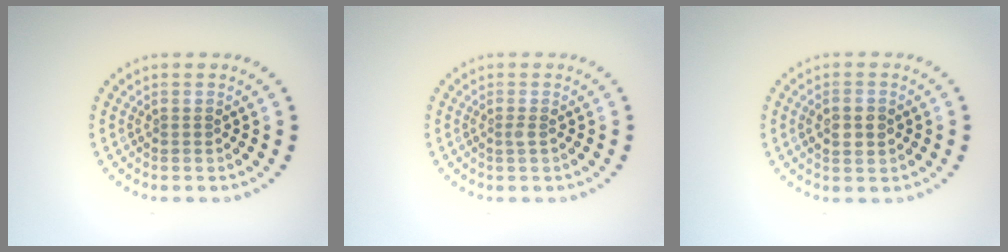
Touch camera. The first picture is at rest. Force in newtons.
{"total": 0.6, "press": 0.3, "slide": 0.4}
{"total": 2.8, "press": 2.8, "slide": 0.2}